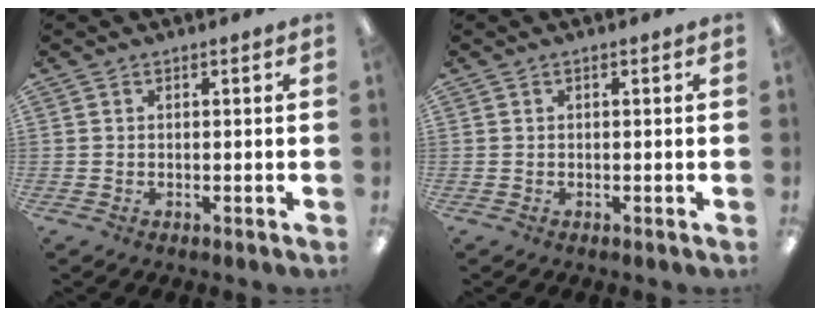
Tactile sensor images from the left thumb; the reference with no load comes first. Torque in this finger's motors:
{"motor_torque": [-0.06, 0.06, 0.18, -0.10, 0.00]}